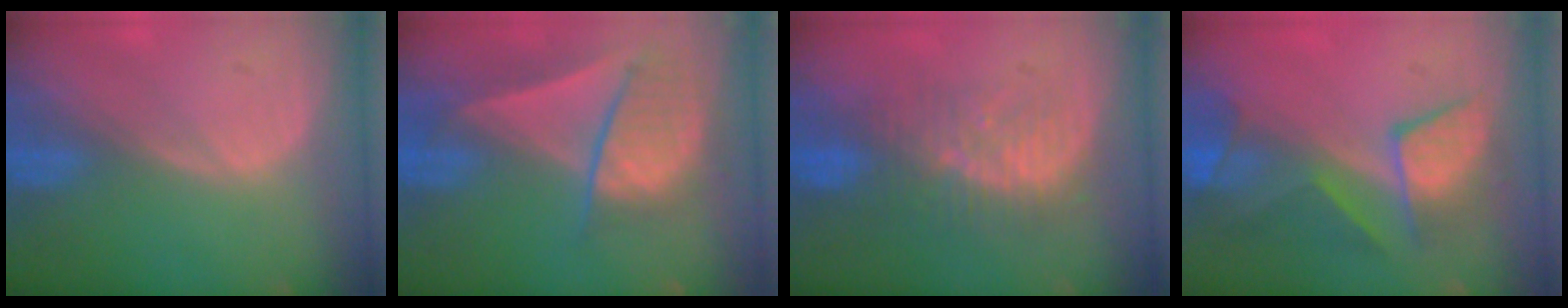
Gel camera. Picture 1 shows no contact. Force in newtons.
{"total": 8.6, "press": 7.7, "slide": 3.7}
{"total": 8.3, "press": 7.7, "slide": 3.0}
{"total": 8.4, "press": 8.1, "slide": 2.2}